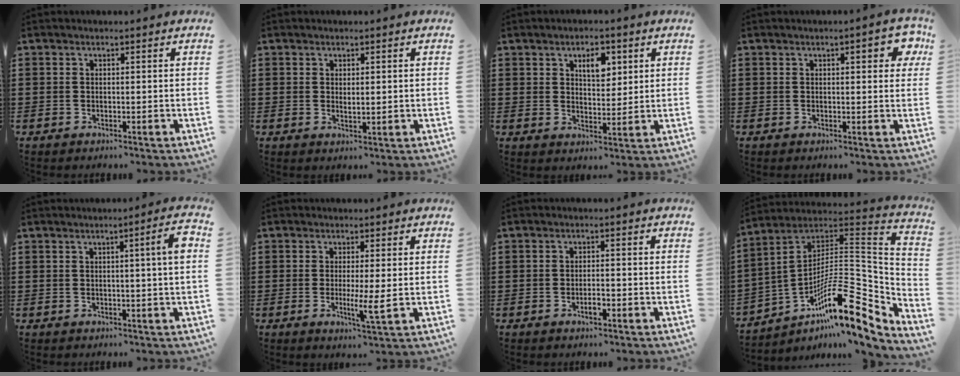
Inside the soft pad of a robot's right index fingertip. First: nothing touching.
{"total": 1.0, "force": [0.5, 0.5, 0.7], "torque": [-0.015, 0.005, 0.008]}
{"total": 4.4, "force": [2.2, 2.3, 3.0], "torque": [-0.044, 0.002, 0.031]}
{"total": 4.0, "force": [1.4, 1.2, 3.5], "torque": [-0.040, -0.004, 0.014]}
{"total": 3.9, "force": [0.6, -0.3, 3.8], "torque": [-0.055, -0.011, 0.003]}
{"total": 4.3, "force": [-0.6, 0.3, 4.3], "torque": [-0.067, -0.012, -0.014]}
{"total": 2.1, "force": [-1.0, 0.7, 1.7], "torque": [-0.031, 0.001, -0.017]}
{"total": 17.7, "force": [-9.3, 5.5, 14.0], "torque": [-0.236, 0.003, -0.169]}